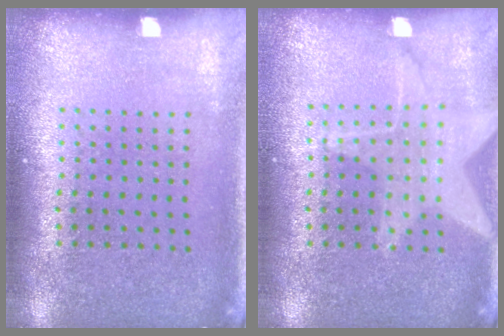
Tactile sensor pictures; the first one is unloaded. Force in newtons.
{"total": 1.5, "press": 1.5, "slide": 0.1}